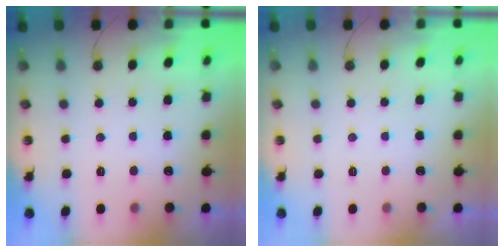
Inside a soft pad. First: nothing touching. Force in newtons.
{"total": 0.0}